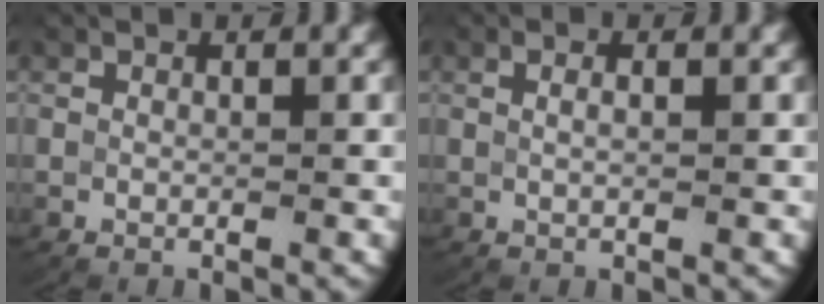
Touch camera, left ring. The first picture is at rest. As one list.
[{"total": 0.9, "force": [0.2, 0.1, 0.9], "torque": [-0.019, -0.002, 0.006]}]